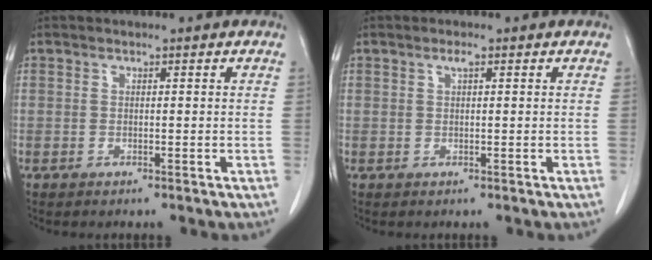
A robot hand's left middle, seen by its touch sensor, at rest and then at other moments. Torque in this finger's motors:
{"motor_torque": [0.31, -0.15, 0.00, 0.01]}